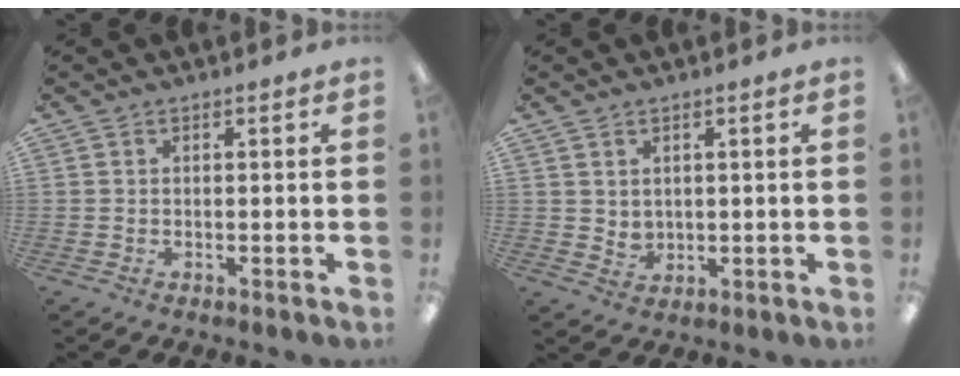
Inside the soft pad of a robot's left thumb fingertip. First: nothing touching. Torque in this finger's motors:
{"motor_torque": [-0.21, 0.38, -0.45, 0.20, 0.00]}